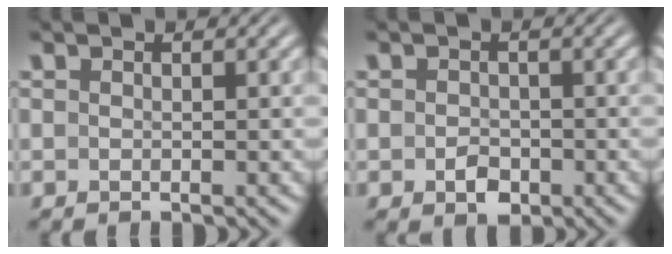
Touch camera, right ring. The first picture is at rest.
{"total": 1.7, "force": [-1.0, 1.0, 1.0], "torque": [-0.006, -0.011, -0.009]}